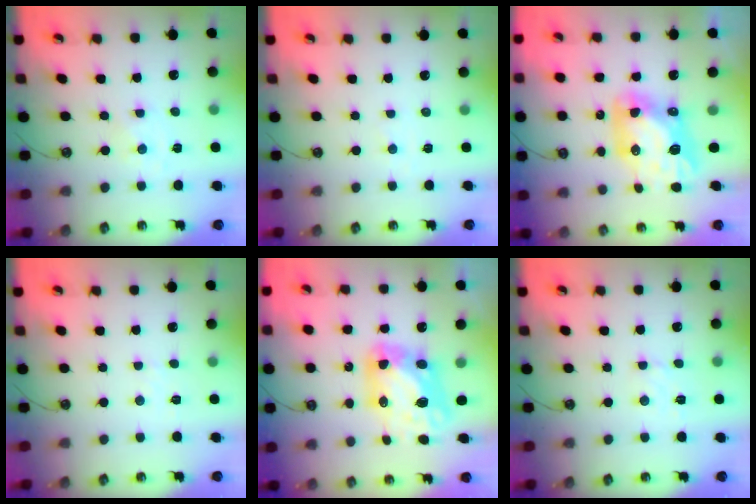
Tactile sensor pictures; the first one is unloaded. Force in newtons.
{"total": 1.9, "press": 1.9, "slide": 0.3}
{"total": 12.3, "press": 12.3, "slide": 1.2}
{"total": 2.4, "press": 2.4, "slide": 0.4}
{"total": 10.2, "press": 10.1, "slide": 1.2}
{"total": 2.8, "press": 2.7, "slide": 0.4}